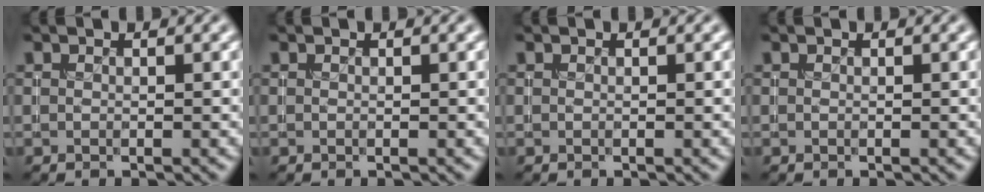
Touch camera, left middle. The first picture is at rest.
{"total": 0.0}
{"total": 0.0}
{"total": 0.0}